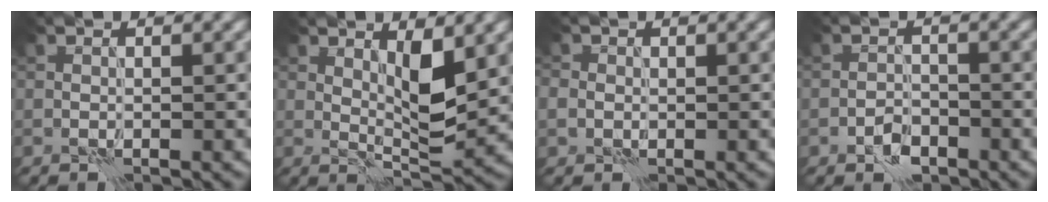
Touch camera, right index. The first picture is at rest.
{"total": 4.0, "force": [1.5, 1.3, 3.5], "torque": [-0.062, -0.007, 0.028]}
{"total": 1.8, "force": [0.0, 1.7, 0.6], "torque": [-0.006, 0.005, -0.001]}
{"total": 2.1, "force": [-1.4, 1.1, 1.0], "torque": [-0.014, 0.005, -0.028]}